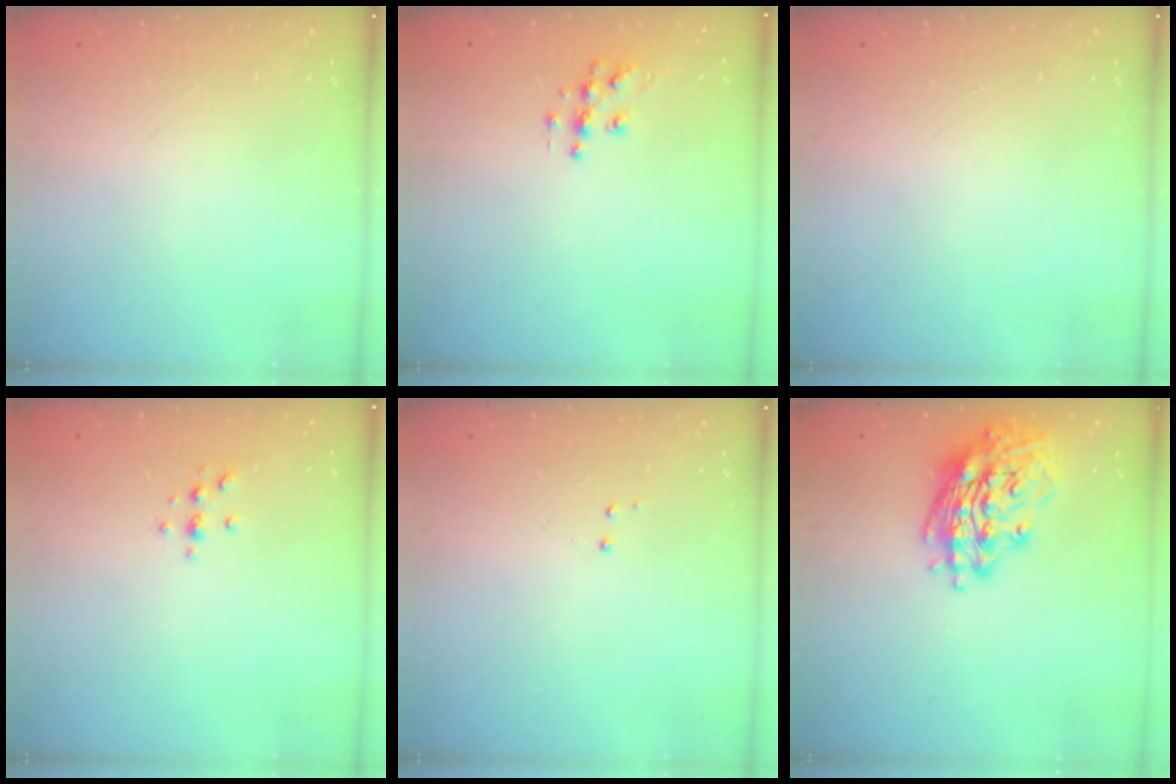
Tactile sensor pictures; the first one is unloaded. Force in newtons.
{"total": 7.3, "press": 7.3, "slide": 0.2}
{"total": 0.0}
{"total": 2.9, "press": 2.9, "slide": 0.4}
{"total": 2.9, "press": 2.8, "slide": 0.6}
{"total": 16.4, "press": 16.2, "slide": 2.5}